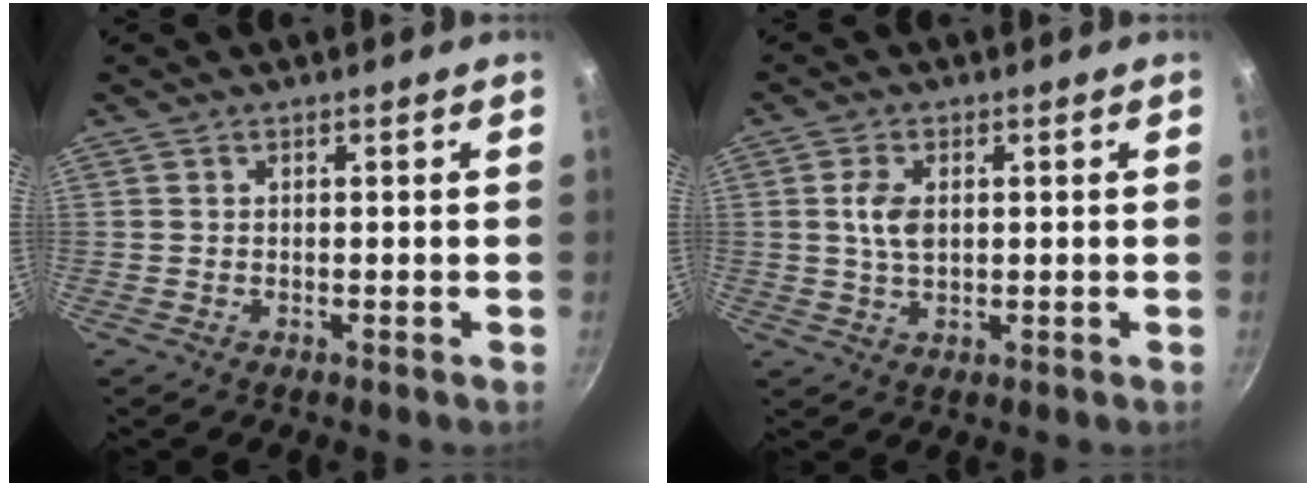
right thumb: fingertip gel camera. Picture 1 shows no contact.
{"total": 4.9, "force": [0.8, 2.9, 3.9], "torque": [-0.069, -0.001, 0.014]}